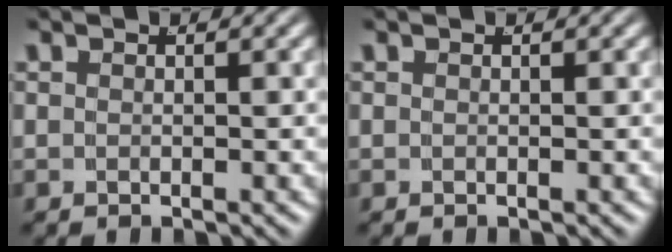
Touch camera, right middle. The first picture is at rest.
{"total": 0.0}